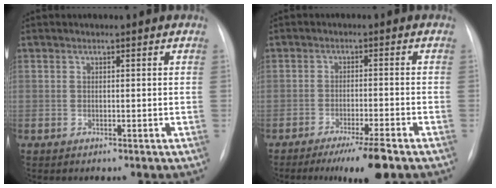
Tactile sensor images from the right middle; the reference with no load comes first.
{"total": 6.9, "force": [-5.0, -0.3, 4.8], "torque": [-0.072, -0.017, -0.083]}